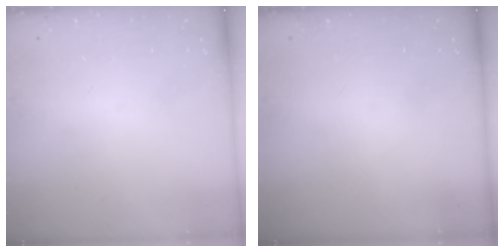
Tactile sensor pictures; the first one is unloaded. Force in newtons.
{"total": 0.0}